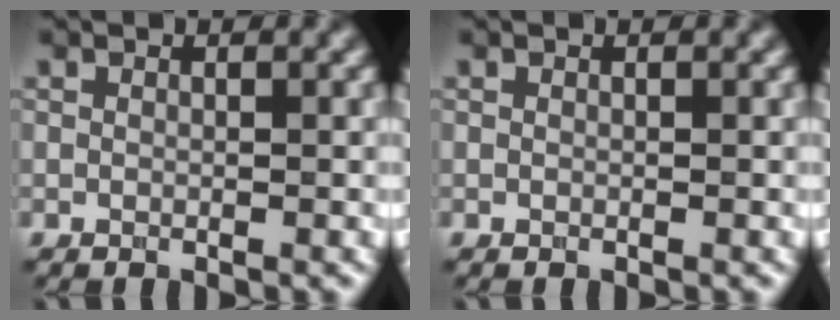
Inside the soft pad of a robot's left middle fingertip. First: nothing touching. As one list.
[{"total": 0.0}]